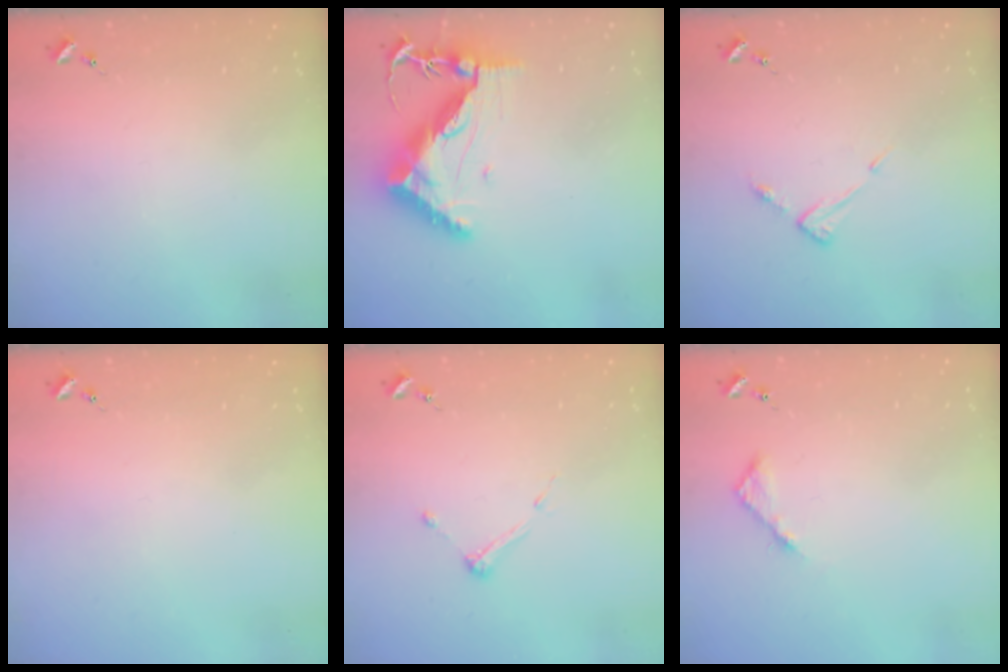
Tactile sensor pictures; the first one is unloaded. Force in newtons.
{"total": 12.4, "press": 12.3, "slide": 1.4}
{"total": 5.3, "press": 5.3, "slide": 0.4}
{"total": 0.0}
{"total": 4.4, "press": 4.3, "slide": 0.5}
{"total": 4.6, "press": 4.6, "slide": 0.5}